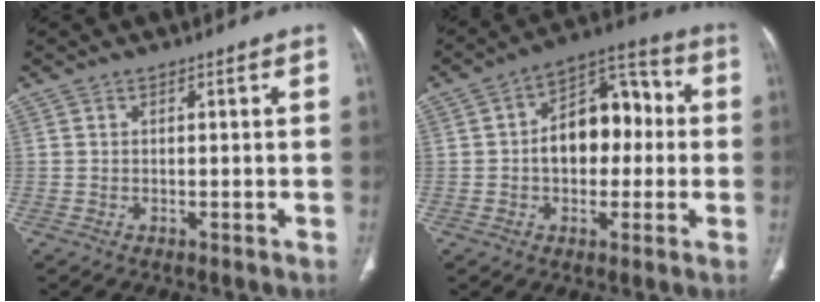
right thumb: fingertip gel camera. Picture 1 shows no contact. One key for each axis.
{"total": 13.7, "fx": 0.1, "fy": 9.0, "fz": 10.4, "tx": -0.117, "ty": 0.041, "tz": -0.005}